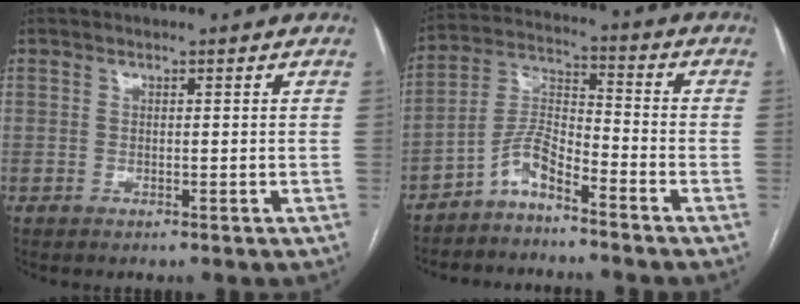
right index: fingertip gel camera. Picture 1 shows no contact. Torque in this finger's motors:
{"motor_torque": [0.99, -0.89, 0.40, 0.07]}